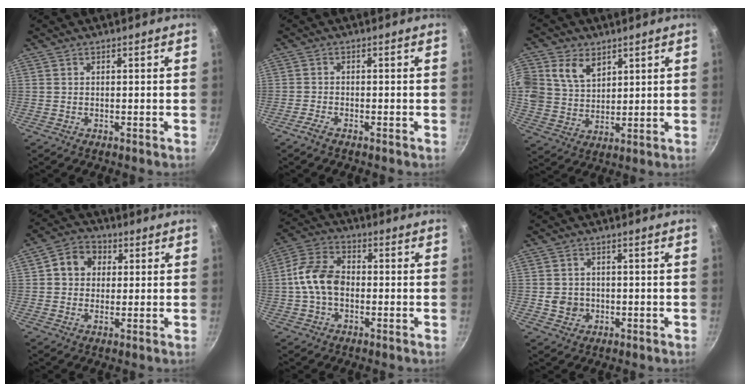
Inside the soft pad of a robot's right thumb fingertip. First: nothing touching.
{"total": 2.1, "force": [-1.6, 0.6, 1.2], "torque": [-0.036, 0.014, -0.037]}
{"total": 10.4, "force": [4.6, 7.8, 5.2], "torque": [-0.089, -0.011, 0.090]}
{"total": 7.6, "force": [1.9, 6.3, 3.7], "torque": [-0.039, 0.006, 0.017]}
{"total": 10.2, "force": [-0.8, 7.1, 7.3], "torque": [-0.125, 0.031, -0.028]}
{"total": 4.1, "force": [-0.6, 3.8, 1.5], "torque": [-0.010, 0.012, -0.005]}